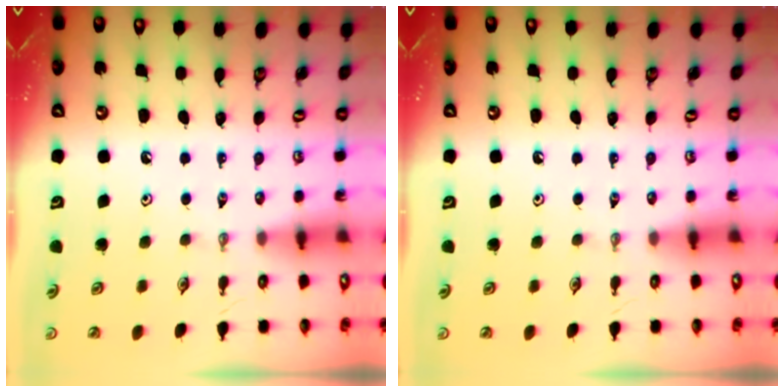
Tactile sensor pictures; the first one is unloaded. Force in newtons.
{"total": 0.0}